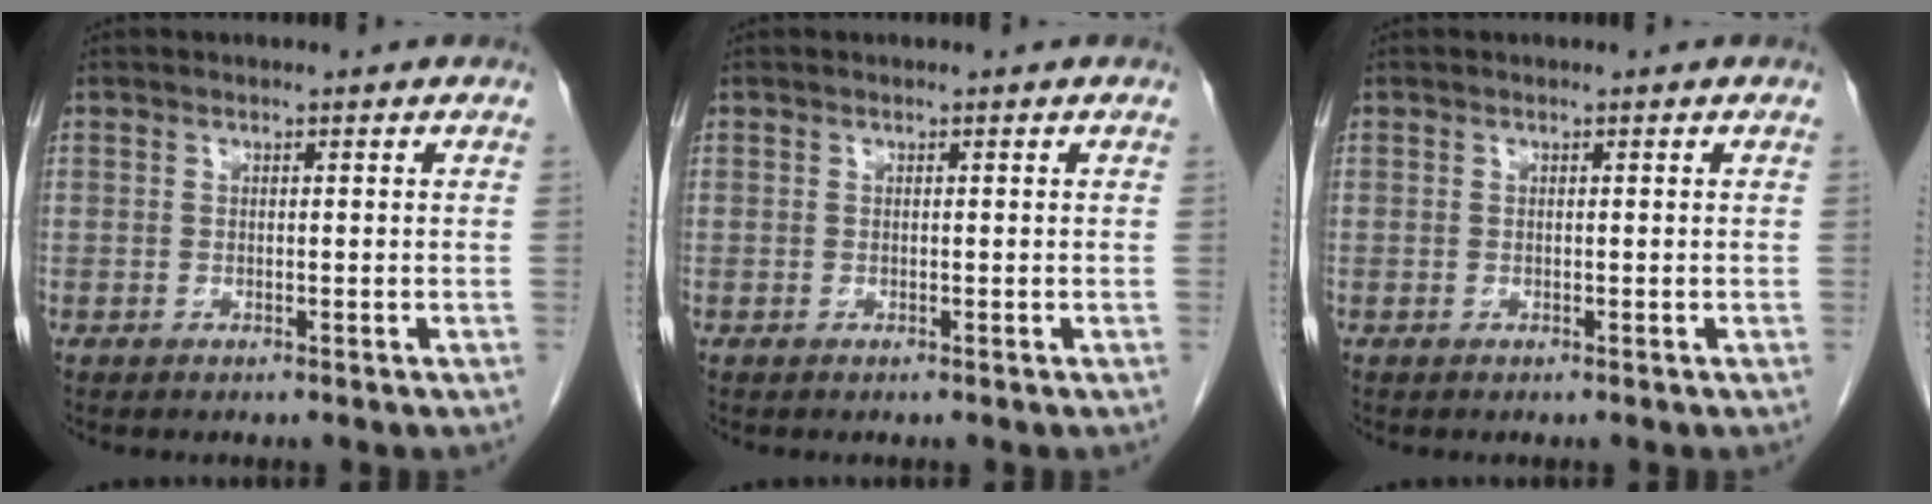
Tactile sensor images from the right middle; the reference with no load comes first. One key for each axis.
{"total": 0.0}
{"total": 0.0}